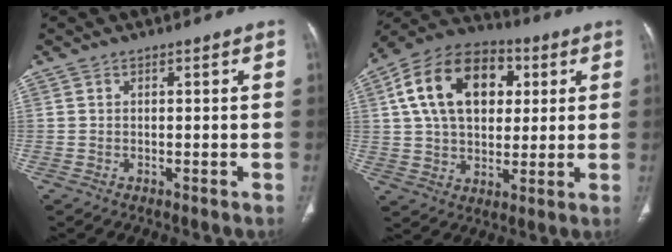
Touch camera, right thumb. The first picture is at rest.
{"total": 19.7, "force": [5.2, 13.1, 13.8], "torque": [-0.217, 0.009, 0.082]}